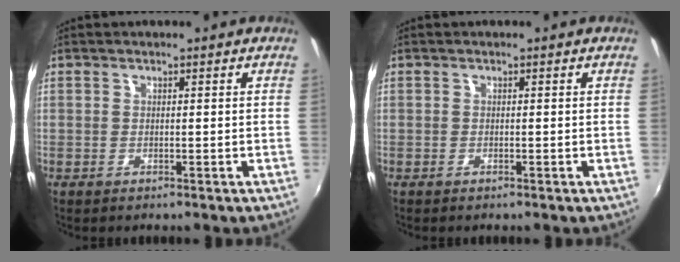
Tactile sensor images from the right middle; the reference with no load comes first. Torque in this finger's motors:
{"motor_torque": [-0.16, 0.04, -0.02, 0.01]}